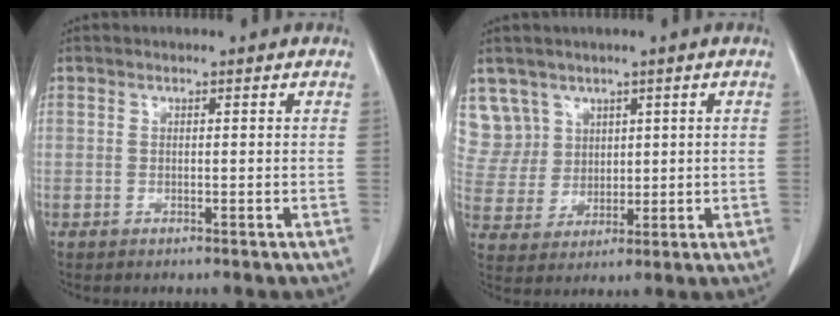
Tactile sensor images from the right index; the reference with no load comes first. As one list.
[{"total": 7.9, "force": [4.6, 6.5, -0.2], "torque": [0.004, 0.018, 0.105]}]